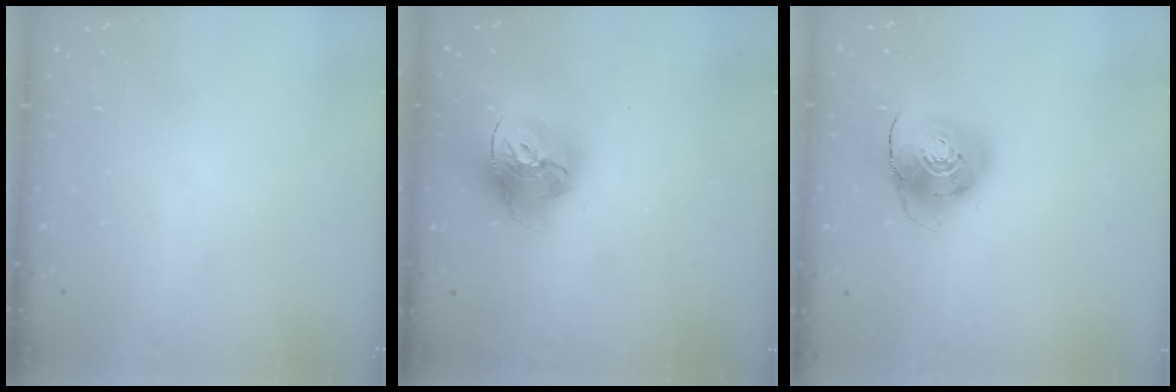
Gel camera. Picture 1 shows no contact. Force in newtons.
{"total": 17.9, "press": 17.9, "slide": 1.6}
{"total": 9.9, "press": 9.8, "slide": 1.4}